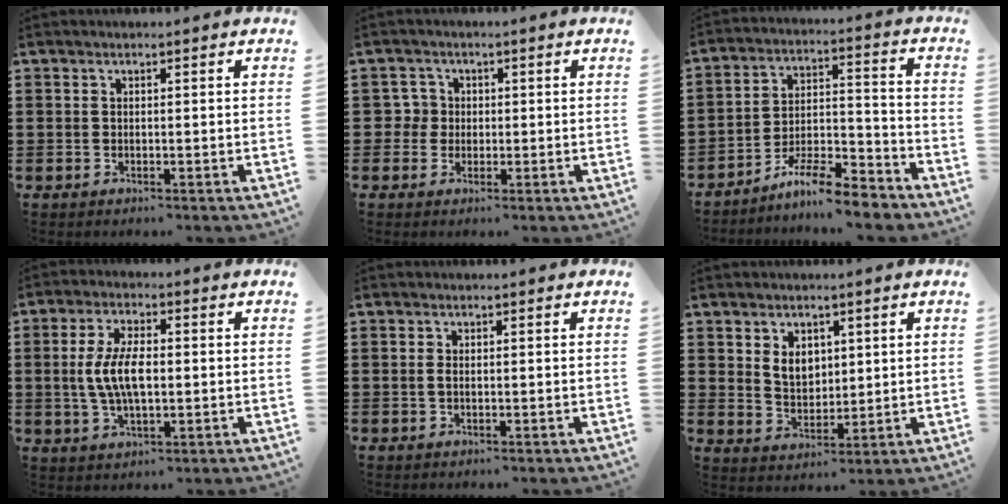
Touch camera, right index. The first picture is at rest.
{"total": 3.1, "force": [0.0, 3.0, 0.7], "torque": [-0.028, 0.010, -0.003]}
{"total": 8.6, "force": [-7.9, 0.9, 3.4], "torque": [-0.051, 0.022, -0.148]}
{"total": 7.1, "force": [-0.1, 3.0, 6.4], "torque": [-0.147, -0.002, -0.010]}
{"total": 0.8, "force": [-0.1, 0.2, 0.8], "torque": [-0.024, -0.003, -0.004]}
{"total": 4.5, "force": [1.7, 3.3, 2.6], "torque": [-0.054, 0.009, 0.027]}